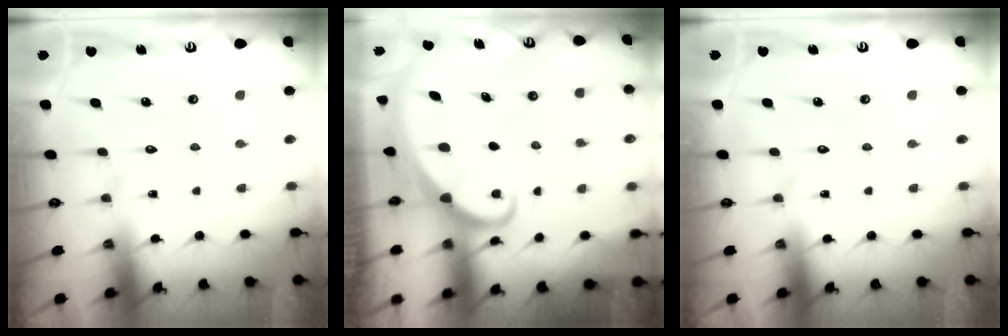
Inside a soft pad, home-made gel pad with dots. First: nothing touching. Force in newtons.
{"total": 2.7, "press": 2.7, "slide": 0.2}
{"total": 0.0}